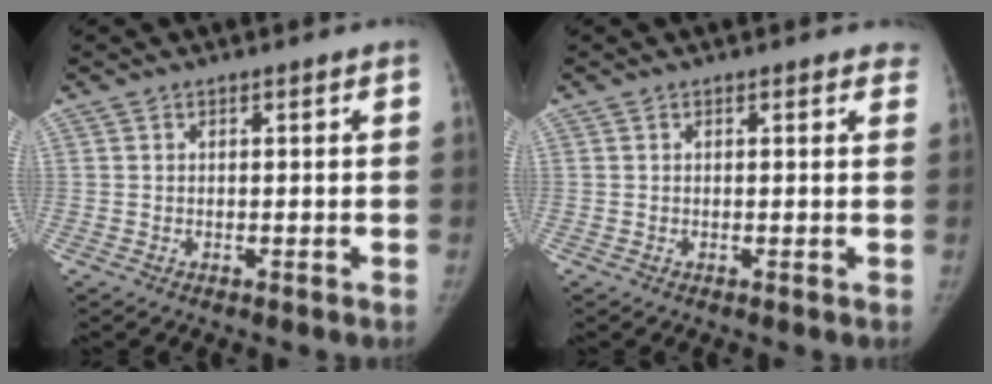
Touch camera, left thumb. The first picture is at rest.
{"total": 1.6, "force": [1.4, 0.7, 0.4], "torque": [0.009, -0.003, 0.002]}